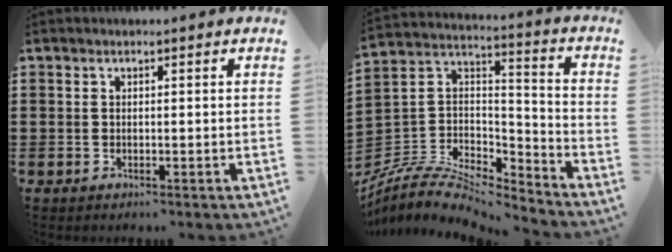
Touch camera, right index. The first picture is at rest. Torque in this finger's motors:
{"motor_torque": [0.47, -0.30, -0.41, -0.21]}